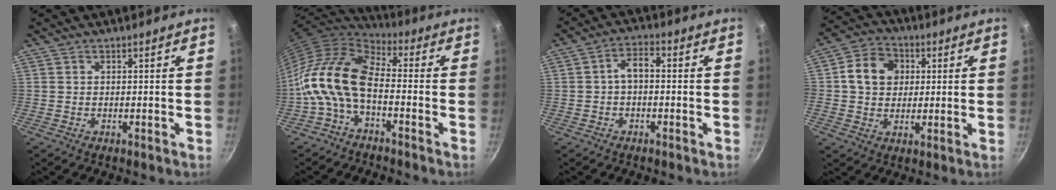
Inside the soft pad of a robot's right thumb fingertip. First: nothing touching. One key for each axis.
{"total": 13.5, "fx": -3.6, "fy": 7.2, "fz": 10.8, "tx": -0.205, "ty": 0.043, "tz": -0.089}
{"total": 4.1, "fx": -0.6, "fy": 2.2, "fz": 3.3, "tx": -0.055, "ty": 0.024, "tz": -0.014}
{"total": 9.6, "fx": 1.8, "fy": 8.0, "fz": 5.0, "tx": -0.059, "ty": 0.008, "tz": 0.016}